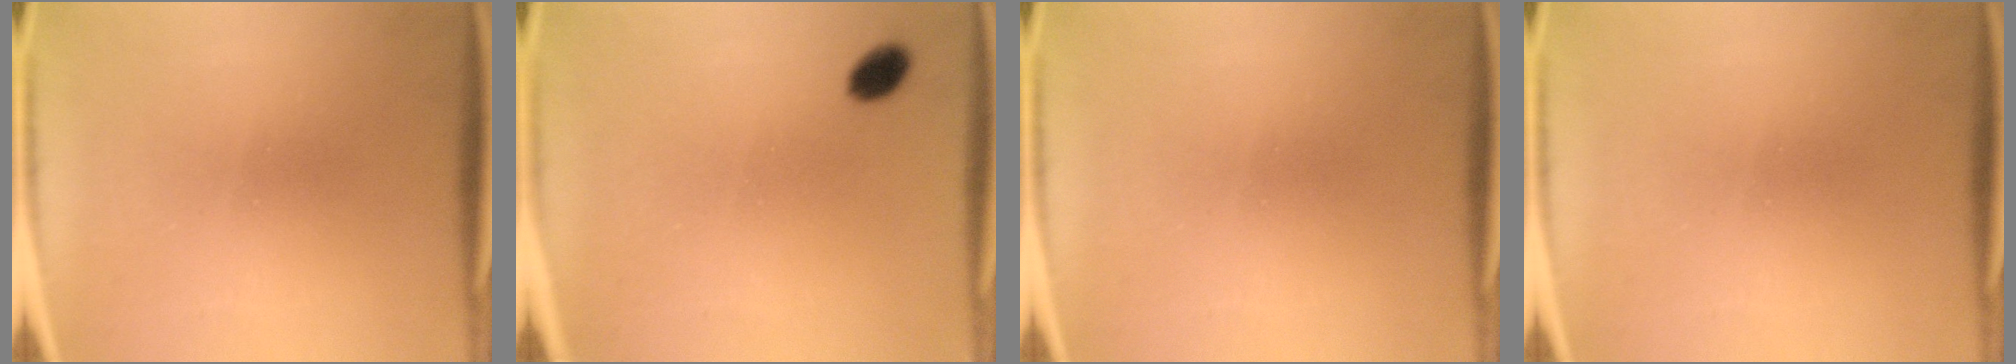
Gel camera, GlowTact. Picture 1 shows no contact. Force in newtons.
{"total": 3.1}
{"total": 0.0}
{"total": 0.0}